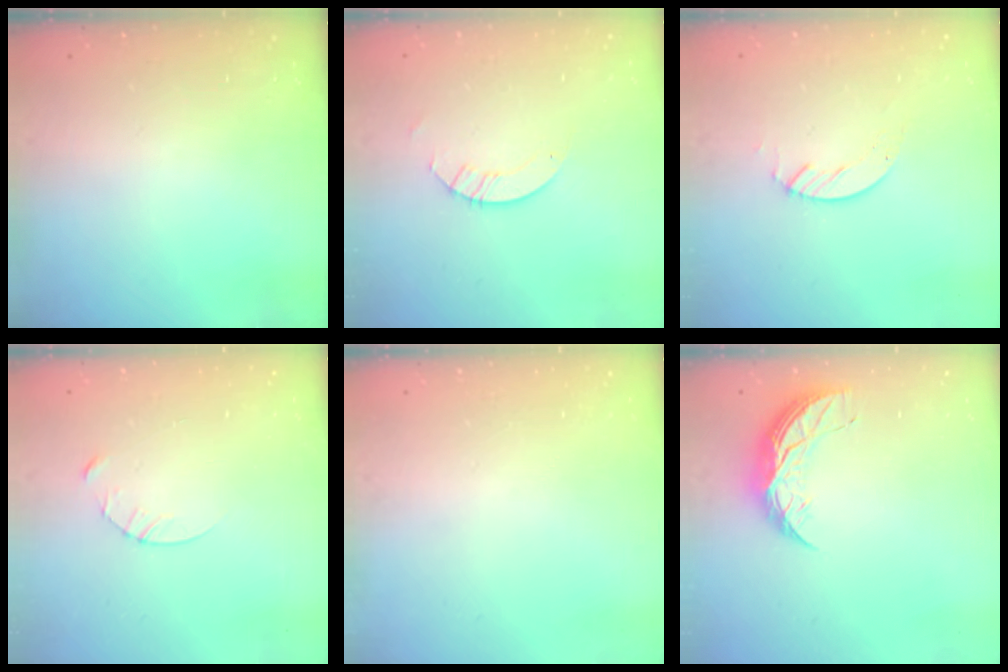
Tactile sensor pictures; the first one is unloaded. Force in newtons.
{"total": 2.9, "press": 2.9, "slide": 0.3}
{"total": 2.7, "press": 2.7, "slide": 0.2}
{"total": 3.8, "press": 3.8, "slide": 0.3}
{"total": 0.0}
{"total": 8.1, "press": 8.0, "slide": 0.5}